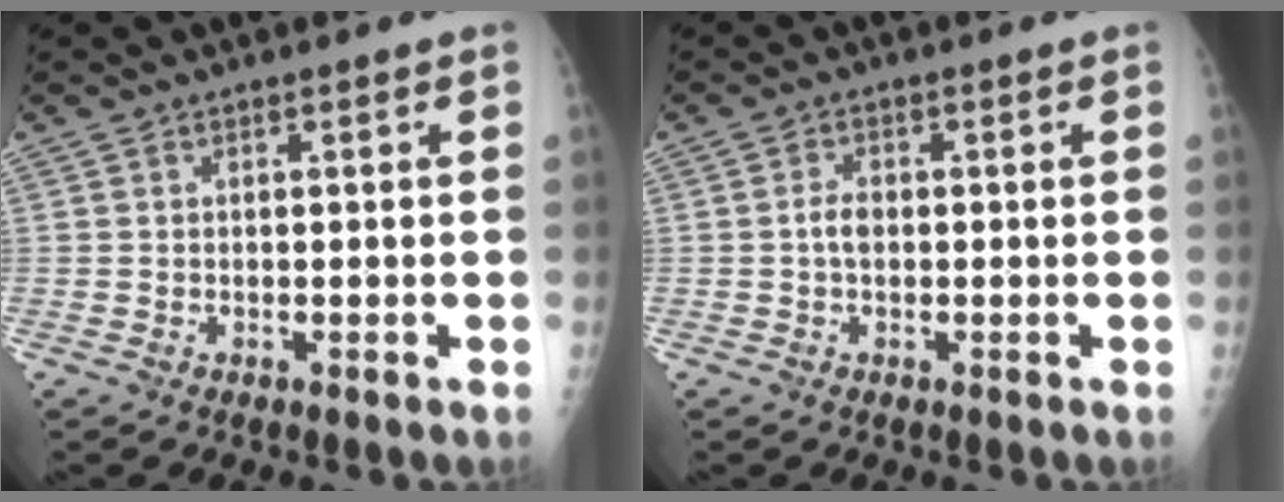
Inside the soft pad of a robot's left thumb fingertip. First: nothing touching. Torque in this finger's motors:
{"motor_torque": [-0.02, 0.00, 0.23, -0.26, 0.00]}